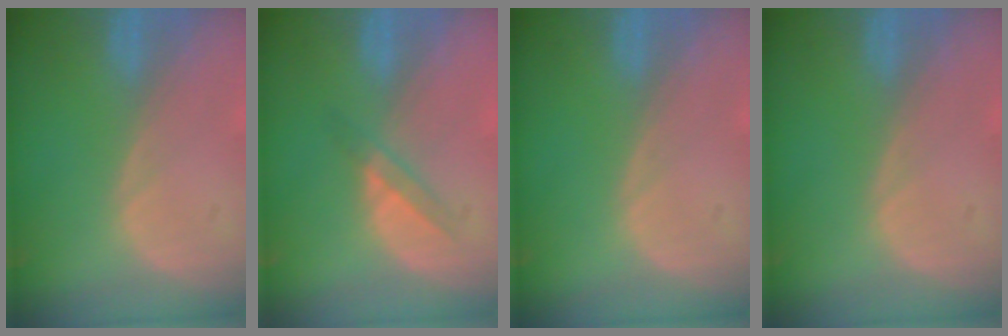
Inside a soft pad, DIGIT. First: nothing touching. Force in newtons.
{"total": 2.6, "press": 2.4, "slide": 1.0}
{"total": 0.0}
{"total": 0.0}